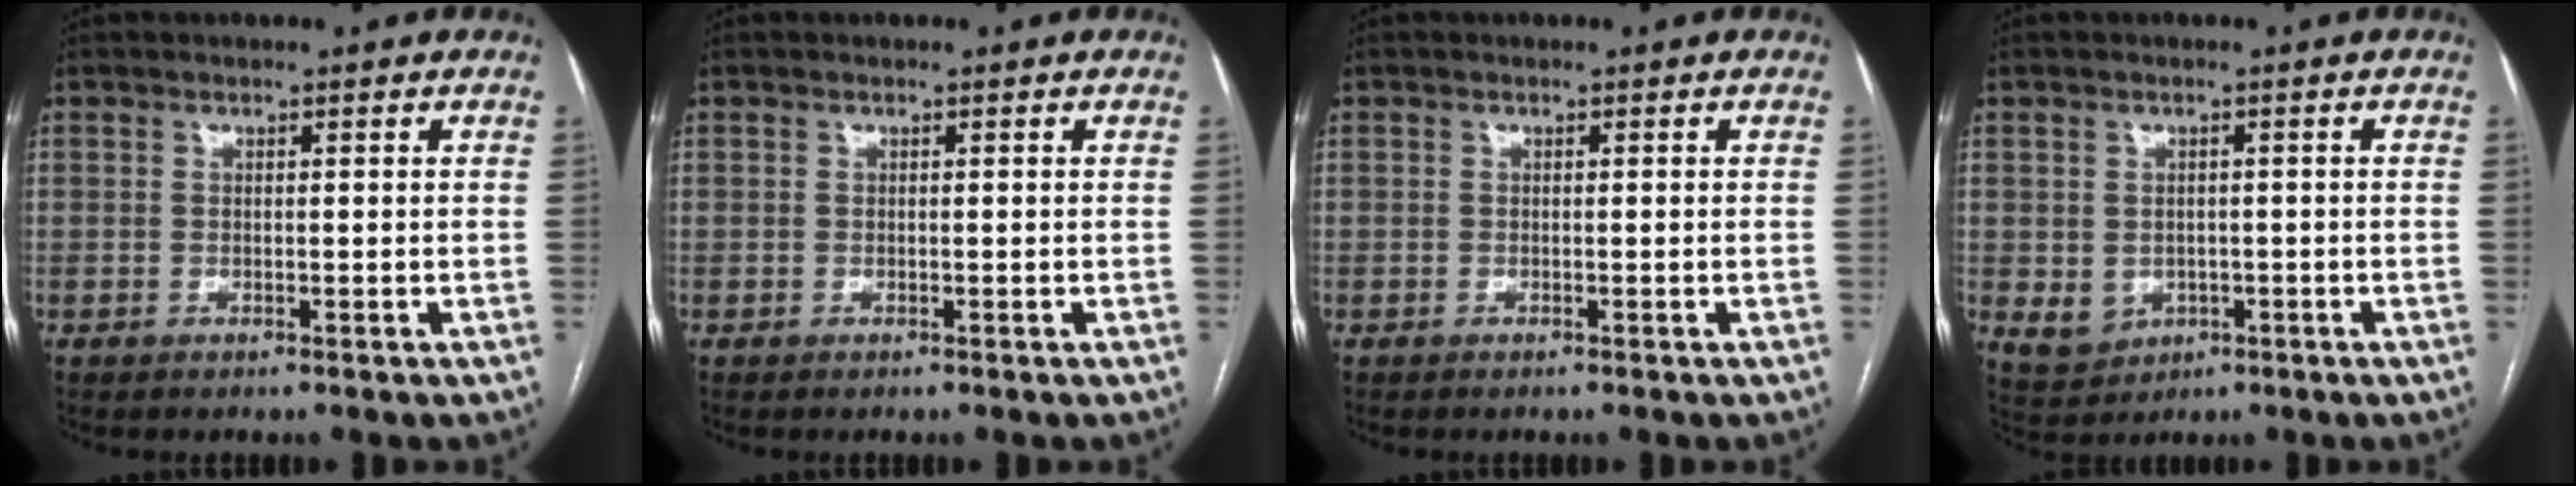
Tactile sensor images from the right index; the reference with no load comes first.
{"total": 0.0}
{"total": 0.0}
{"total": 4.6, "force": [-1.0, 4.2, 1.6], "torque": [-0.022, 0.005, 0.002]}